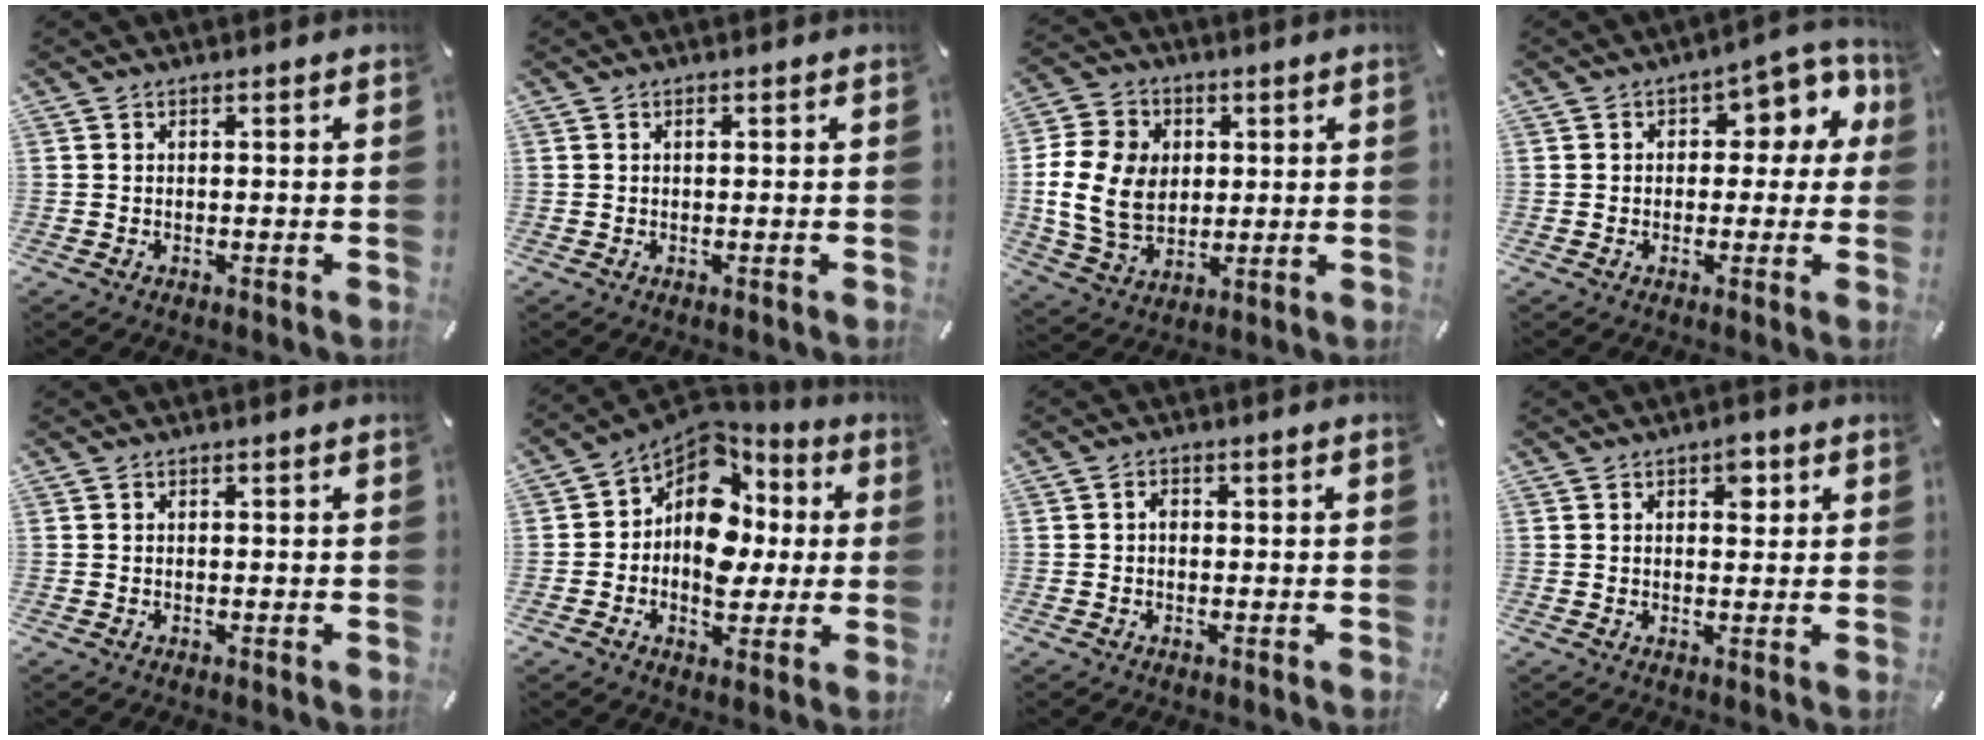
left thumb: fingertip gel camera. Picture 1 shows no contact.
{"total": 0.6, "force": [0.2, 0.3, 0.4], "torque": [-0.009, -0.001, 0.003]}
{"total": 14.1, "force": [0.6, 11.5, 8.1], "torque": [-0.188, 0.016, 0.011]}
{"total": 8.7, "force": [2.7, 5.6, 6.1], "torque": [-0.066, -0.013, 0.040]}
{"total": 0.0}
{"total": 13.0, "force": [0.5, 10.1, 8.1], "torque": [-0.141, -0.021, 0.007]}
{"total": 1.3, "force": [-0.2, 0.8, 1.0], "torque": [-0.018, 0.005, -0.005]}
{"total": 3.7, "force": [1.5, 2.3, 2.5], "torque": [-0.014, -0.009, 0.014]}